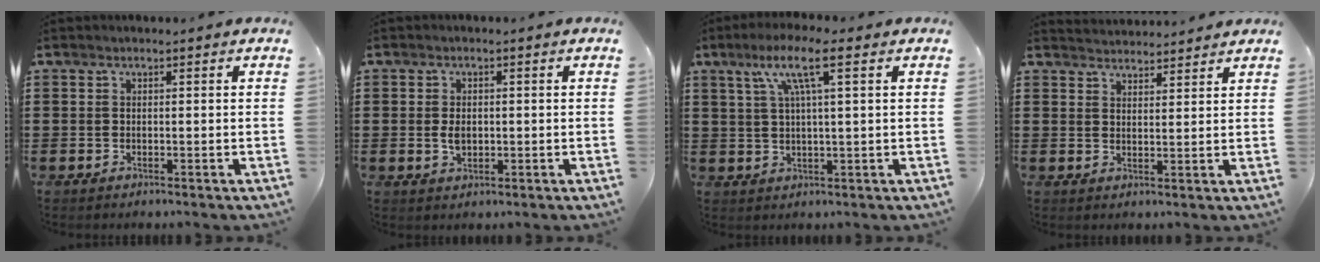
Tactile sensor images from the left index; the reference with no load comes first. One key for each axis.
{"total": 2.3, "fx": -0.1, "fy": 1.5, "fz": 1.8, "tx": -0.038, "ty": 0.004, "tz": -0.002}
{"total": 7.6, "fx": 3.3, "fy": 0.9, "fz": 6.7, "tx": -0.138, "ty": 0.007, "tz": 0.054}
{"total": 2.7, "fx": 2.7, "fy": 0.0, "fz": -0.5, "tx": 0.000, "ty": -0.010, "tz": 0.050}